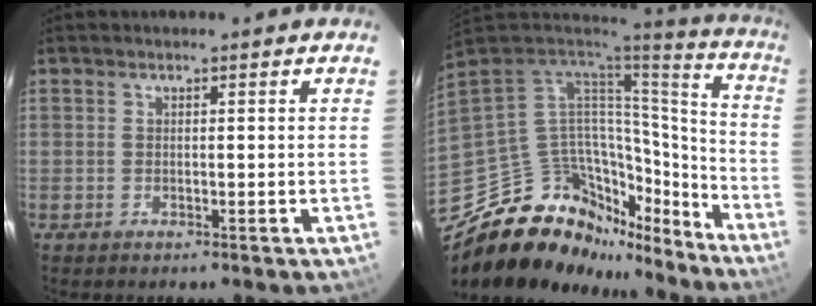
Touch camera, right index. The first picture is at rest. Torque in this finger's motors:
{"motor_torque": [-0.48, -0.83, -0.76, -0.21]}